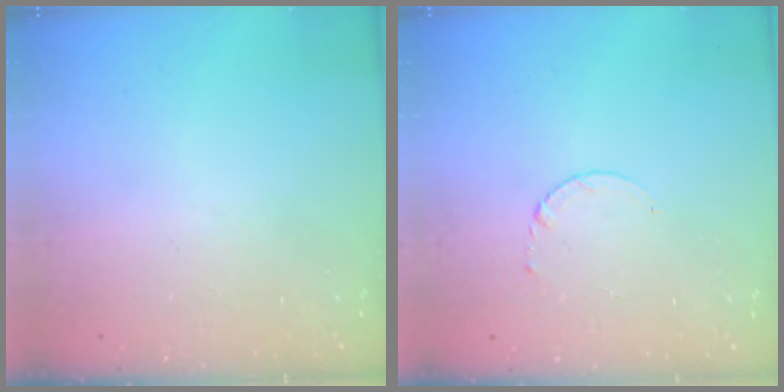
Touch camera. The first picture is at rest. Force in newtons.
{"total": 2.6, "press": 2.6, "slide": 0.3}